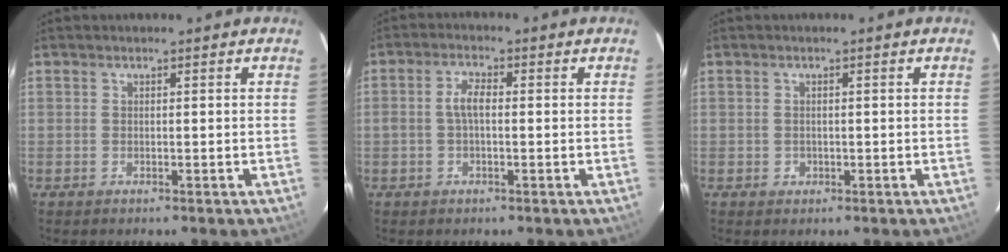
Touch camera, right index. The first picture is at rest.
{"total": 3.4, "force": [-0.2, 1.4, 3.1], "torque": [-0.063, 0.009, -0.003]}
{"total": 1.2, "force": [-0.3, 1.2, 0.1], "torque": [0.002, 0.000, 0.000]}